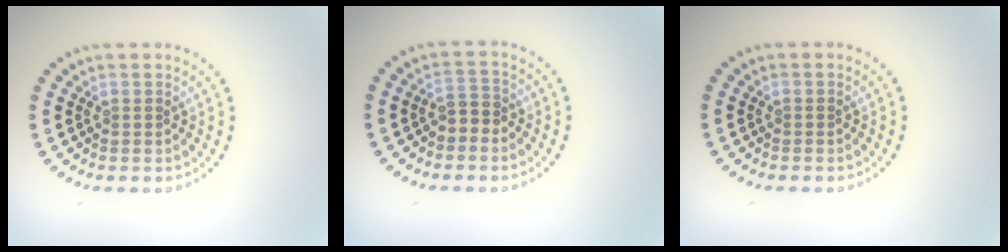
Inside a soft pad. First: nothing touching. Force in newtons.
{"total": 1.7, "press": 1.5, "slide": 0.8}
{"total": 0.0}